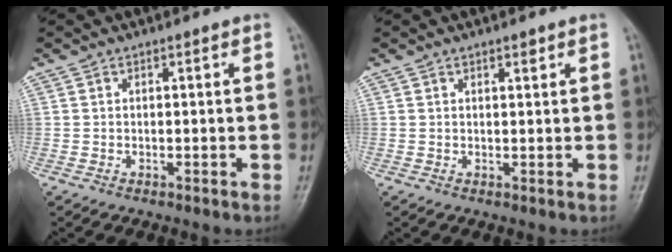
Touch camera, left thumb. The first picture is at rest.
{"total": 1.3, "force": [0.9, 0.5, 0.8], "torque": [-0.006, -0.005, 0.013]}